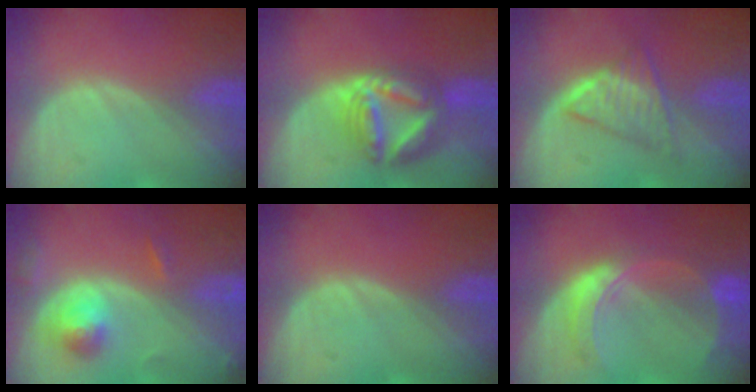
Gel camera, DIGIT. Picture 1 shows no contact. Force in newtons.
{"total": 8.9, "press": 8.8, "slide": 0.9}
{"total": 5.9, "press": 5.6, "slide": 1.7}
{"total": 5.4, "press": 4.9, "slide": 2.3}
{"total": 0.0}
{"total": 7.6, "press": 6.6, "slide": 3.8}